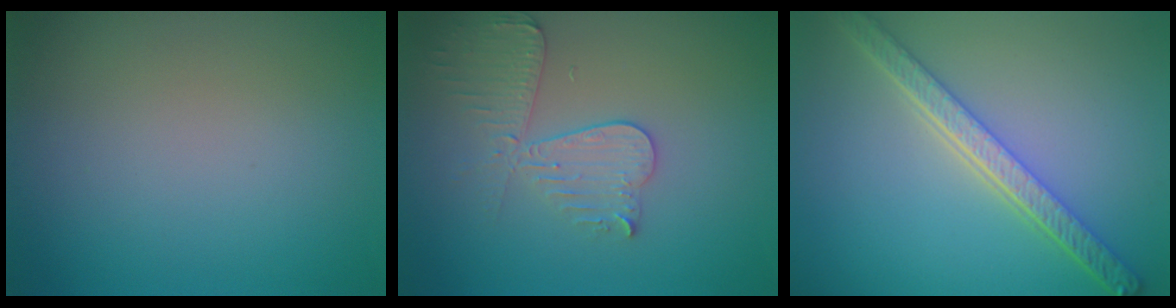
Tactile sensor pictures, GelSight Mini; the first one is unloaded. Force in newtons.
{"total": 3.6, "press": 3.6, "slide": 0.5}
{"total": 5.3, "press": 4.1, "slide": 3.3}